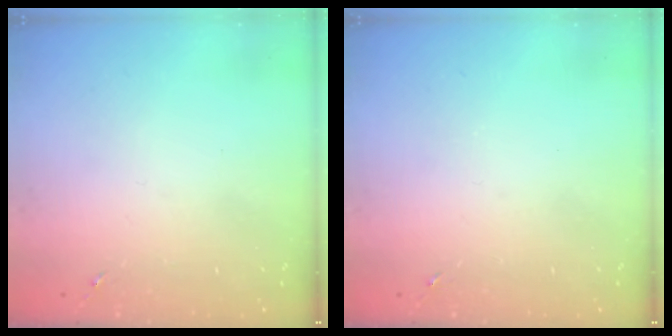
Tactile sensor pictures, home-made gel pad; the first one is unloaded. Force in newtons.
{"total": 0.0}